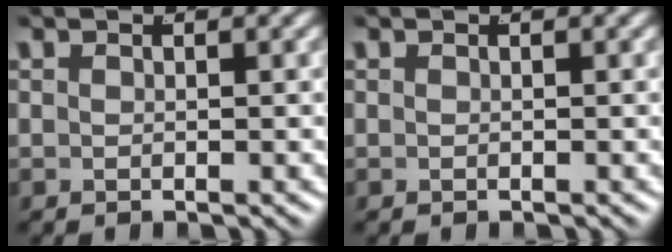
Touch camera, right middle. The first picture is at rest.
{"total": 0.0}